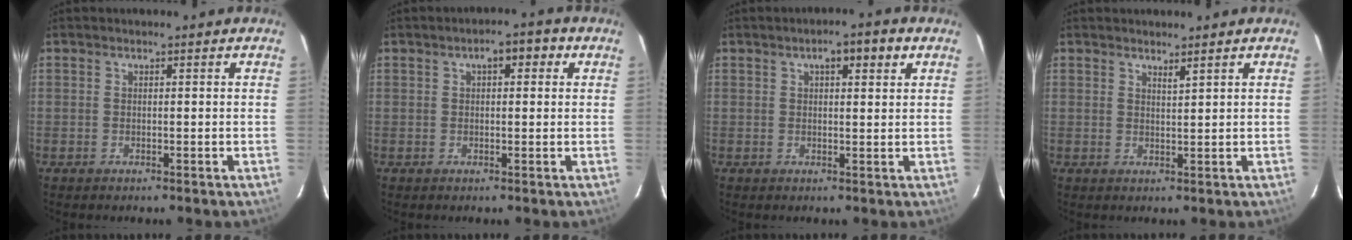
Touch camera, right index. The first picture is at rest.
{"total": 3.8, "force": [1.3, 1.8, 3.1], "torque": [-0.047, 0.018, 0.018]}
{"total": 4.4, "force": [2.1, 1.4, 3.7], "torque": [-0.055, 0.015, 0.032]}
{"total": 1.4, "force": [1.2, -0.1, 0.7], "torque": [-0.013, -0.003, 0.019]}